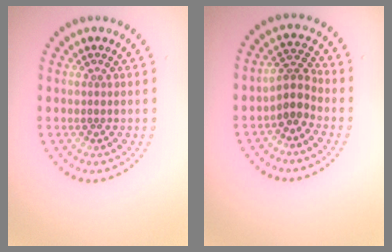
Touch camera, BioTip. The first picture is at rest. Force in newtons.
{"total": 2.5, "press": 2.0, "slide": 1.5}